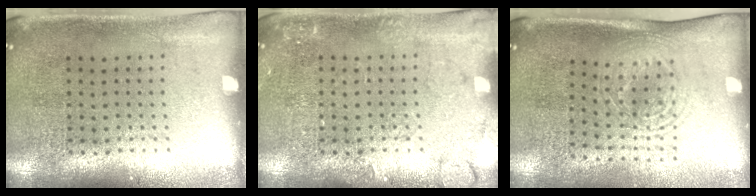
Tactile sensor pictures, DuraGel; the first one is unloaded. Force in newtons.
{"total": 2.2, "press": 2.2, "slide": 0.4}
{"total": 1.7, "press": 1.3, "slide": 1.0}